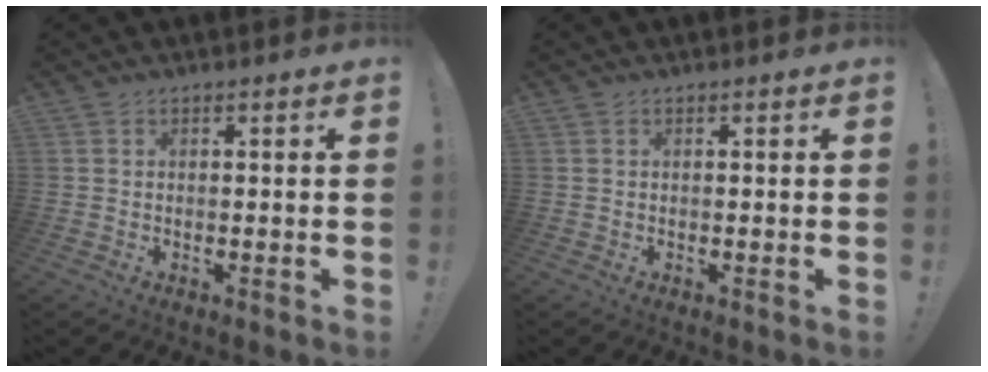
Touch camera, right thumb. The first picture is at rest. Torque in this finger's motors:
{"motor_torque": [0.06, -0.01, 0.00, 0.00, 0.00]}